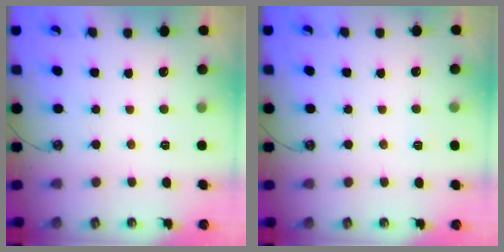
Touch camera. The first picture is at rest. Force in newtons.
{"total": 2.8, "press": 2.8, "slide": 0.3}